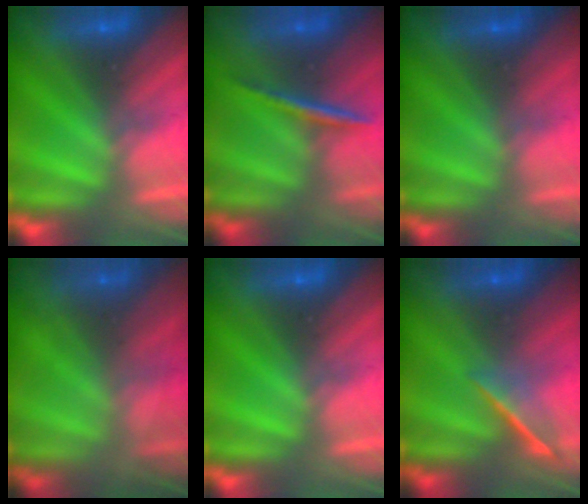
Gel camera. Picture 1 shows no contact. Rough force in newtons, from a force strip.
{"total": 2.2}
{"total": 2.4}
{"total": 7.9}
{"total": 0.0}
{"total": 1.6}